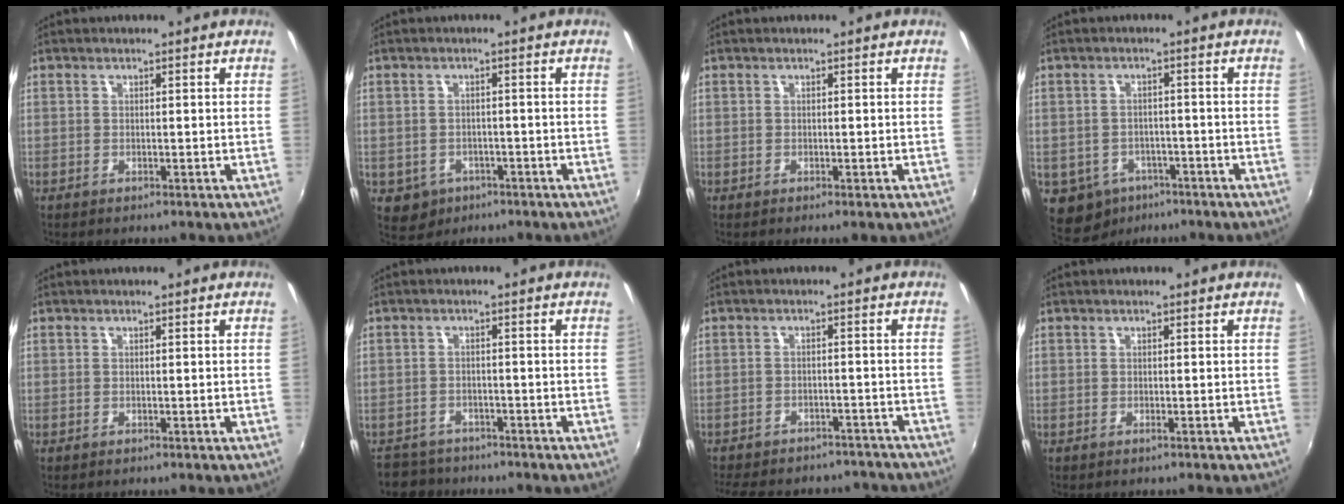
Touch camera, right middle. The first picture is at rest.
{"total": 4.9, "force": [-2.0, 4.2, 1.4], "torque": [-0.039, -0.003, -0.020]}
{"total": 0.0}
{"total": 8.4, "force": [-4.5, 6.6, 2.5], "torque": [-0.080, -0.003, -0.057]}
{"total": 0.0}
{"total": 5.0, "force": [-4.2, 2.7, 0.1], "torque": [-0.020, 0.008, -0.076]}
{"total": 17.9, "force": [-15.4, 6.6, 6.2], "torque": [-0.145, 0.008, -0.196]}
{"total": 0.0}